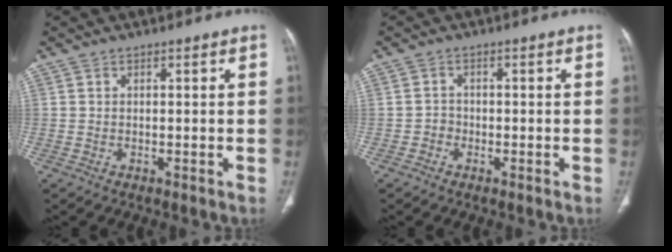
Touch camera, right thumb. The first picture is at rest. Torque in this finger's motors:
{"motor_torque": [0.34, 0.63, -0.05, -0.13, 0.02]}